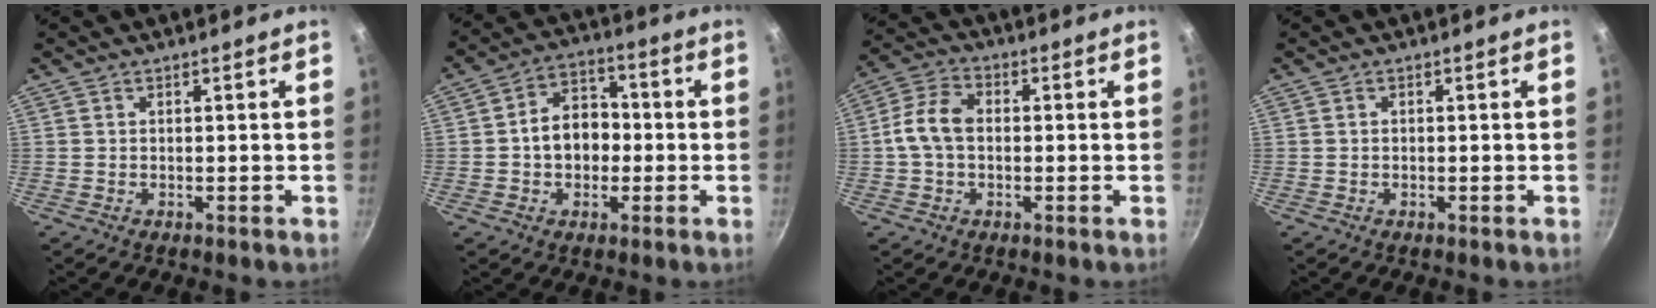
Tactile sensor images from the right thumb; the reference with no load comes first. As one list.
[{"total": 9.7, "force": [-0.6, 7.3, 6.3], "torque": [-0.068, 0.027, -0.020]}, {"total": 7.9, "force": [-0.2, 5.5, 5.7], "torque": [-0.111, 0.026, -0.011]}, {"total": 0.5, "force": [-0.1, 0.5, 0.2], "torque": [0.000, 0.003, -0.004]}]